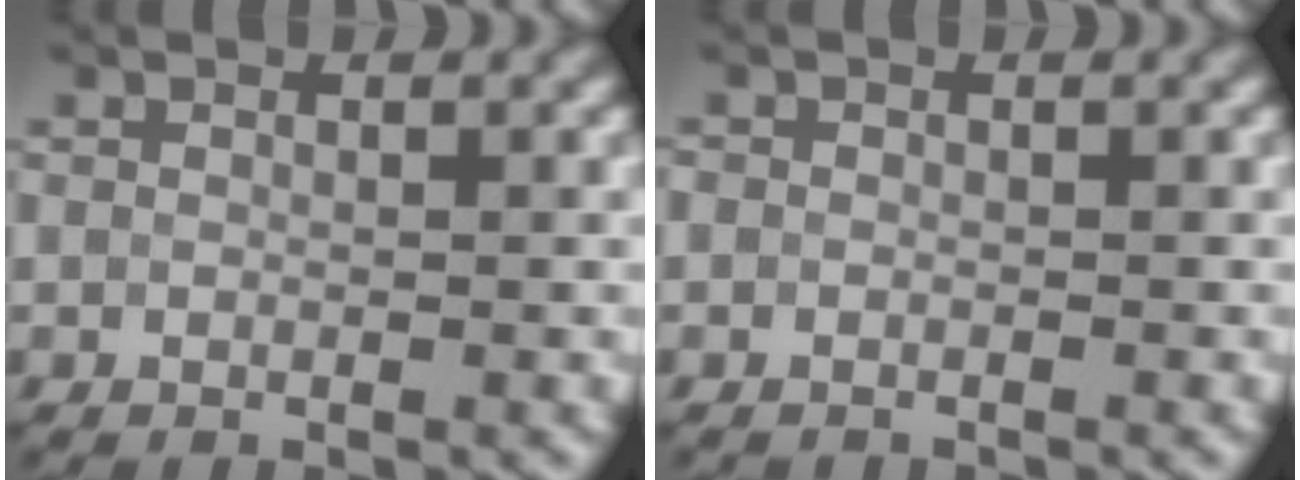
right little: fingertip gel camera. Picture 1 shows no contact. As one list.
[{"total": 0.8, "force": [-0.7, 0.4, -0.2], "torque": [0.009, -0.004, -0.017]}]